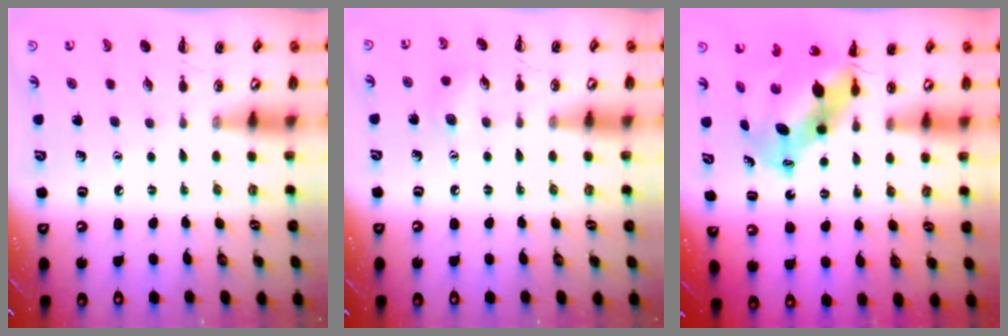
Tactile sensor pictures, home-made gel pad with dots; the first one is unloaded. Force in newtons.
{"total": 5.8, "press": 5.6, "slide": 1.4}
{"total": 8.5, "press": 8.2, "slide": 1.9}